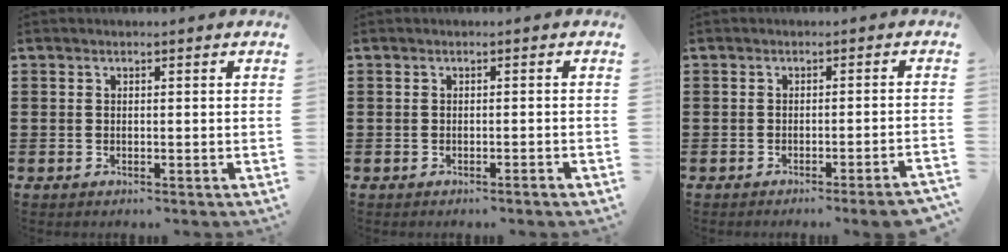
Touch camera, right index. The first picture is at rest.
{"total": 0.7, "force": [-0.5, -0.1, 0.4], "torque": [-0.008, -0.001, -0.011]}
{"total": 2.3, "force": [-1.8, -0.4, 1.4], "torque": [-0.023, -0.005, -0.034]}